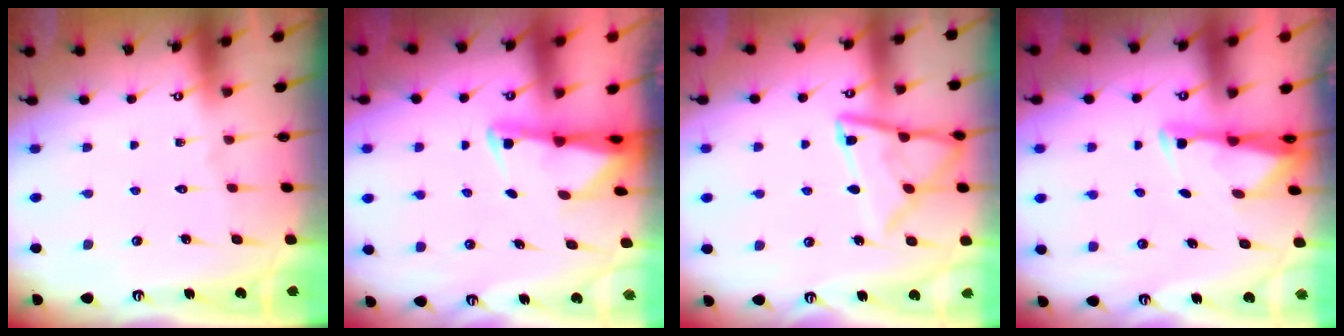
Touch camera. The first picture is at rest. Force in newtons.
{"total": 2.4, "press": 2.3, "slide": 0.5}
{"total": 13.5, "press": 13.5, "slide": 1.5}
{"total": 2.9, "press": 2.9, "slide": 0.4}